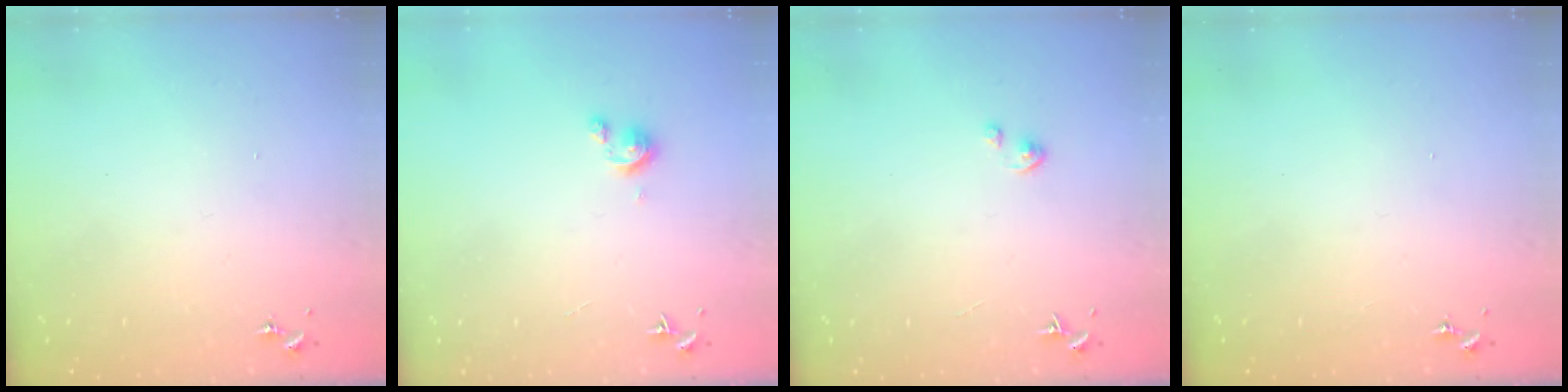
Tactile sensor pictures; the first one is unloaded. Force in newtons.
{"total": 2.9, "press": 2.9, "slide": 0.3}
{"total": 0.9, "press": 0.8, "slide": 0.2}
{"total": 0.0}